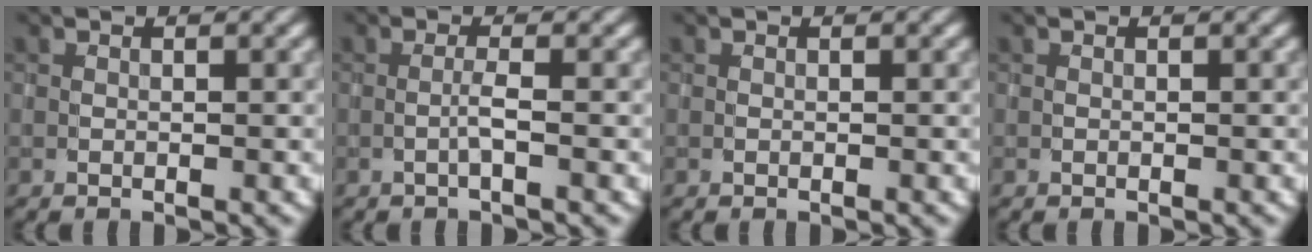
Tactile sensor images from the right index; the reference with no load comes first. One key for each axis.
{"total": 1.3, "fx": -0.5, "fy": -0.1, "fz": 1.2, "tx": -0.024, "ty": 0.006, "tz": -0.011}
{"total": 0.0}
{"total": 0.0}